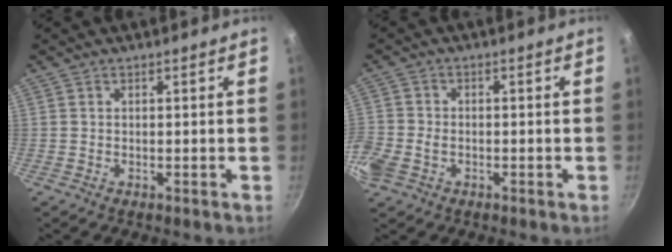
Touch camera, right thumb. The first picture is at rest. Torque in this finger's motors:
{"motor_torque": [0.47, 0.45, 1.19, -0.40, 0.11]}